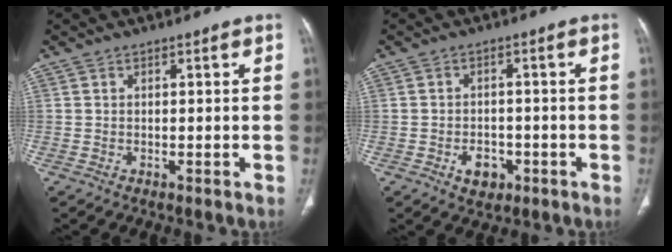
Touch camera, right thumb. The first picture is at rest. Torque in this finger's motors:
{"motor_torque": [1.33, 0.65, 0.42, -0.36, 0.00]}